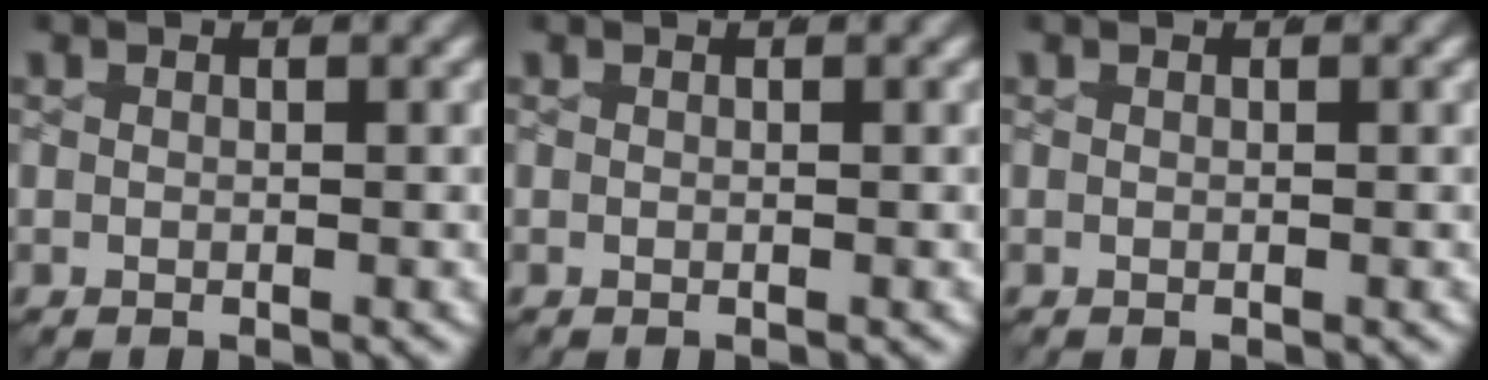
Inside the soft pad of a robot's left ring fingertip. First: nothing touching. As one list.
[{"total": 0.0}, {"total": 0.0}]